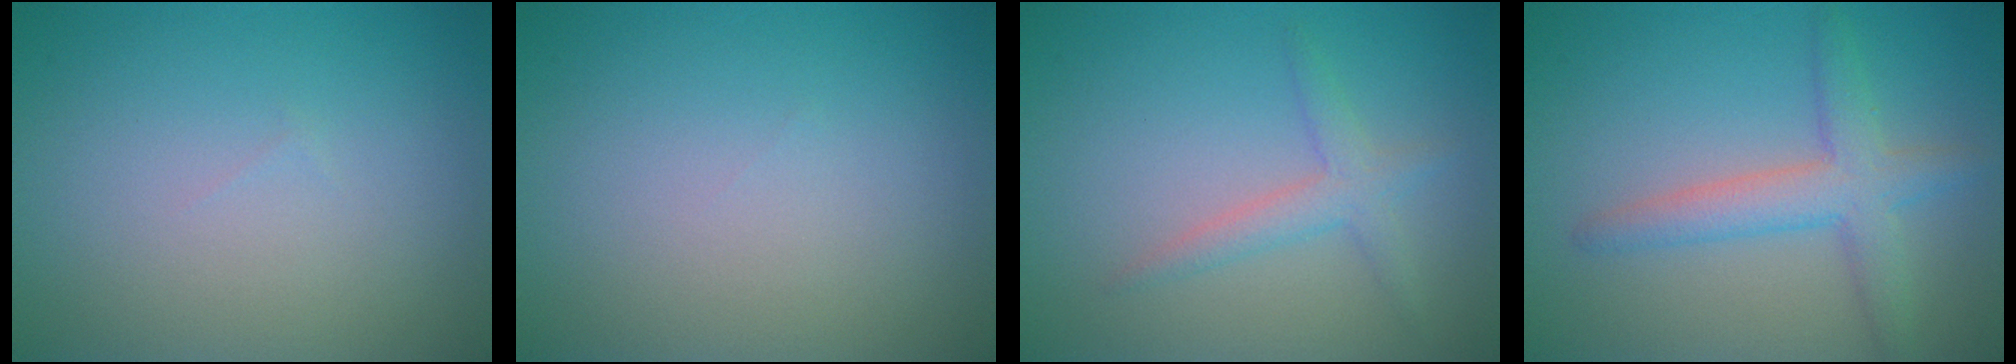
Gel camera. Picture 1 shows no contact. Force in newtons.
{"total": 0.0}
{"total": 2.1, "press": 2.1, "slide": 0.2}
{"total": 3.9, "press": 3.9, "slide": 0.1}